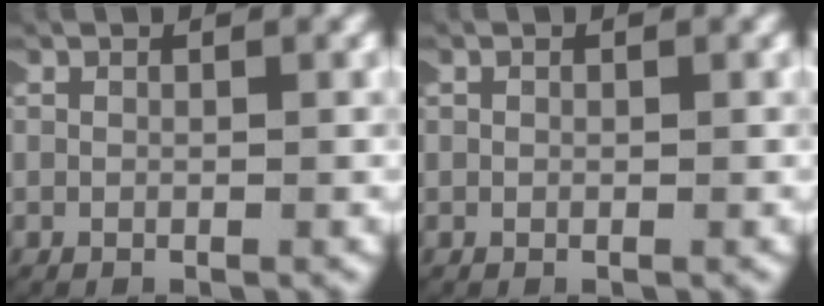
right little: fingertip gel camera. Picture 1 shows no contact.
{"total": 0.0}